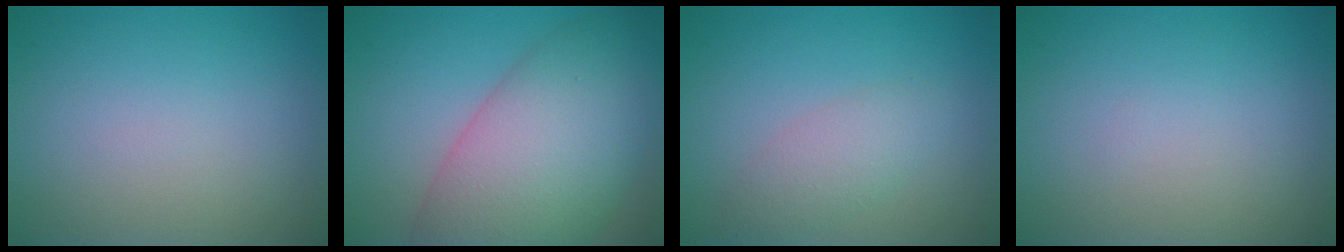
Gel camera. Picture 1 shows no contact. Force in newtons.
{"total": 11.2, "press": 11.2, "slide": 0.4}
{"total": 2.6, "press": 2.6, "slide": 0.1}
{"total": 0.0}